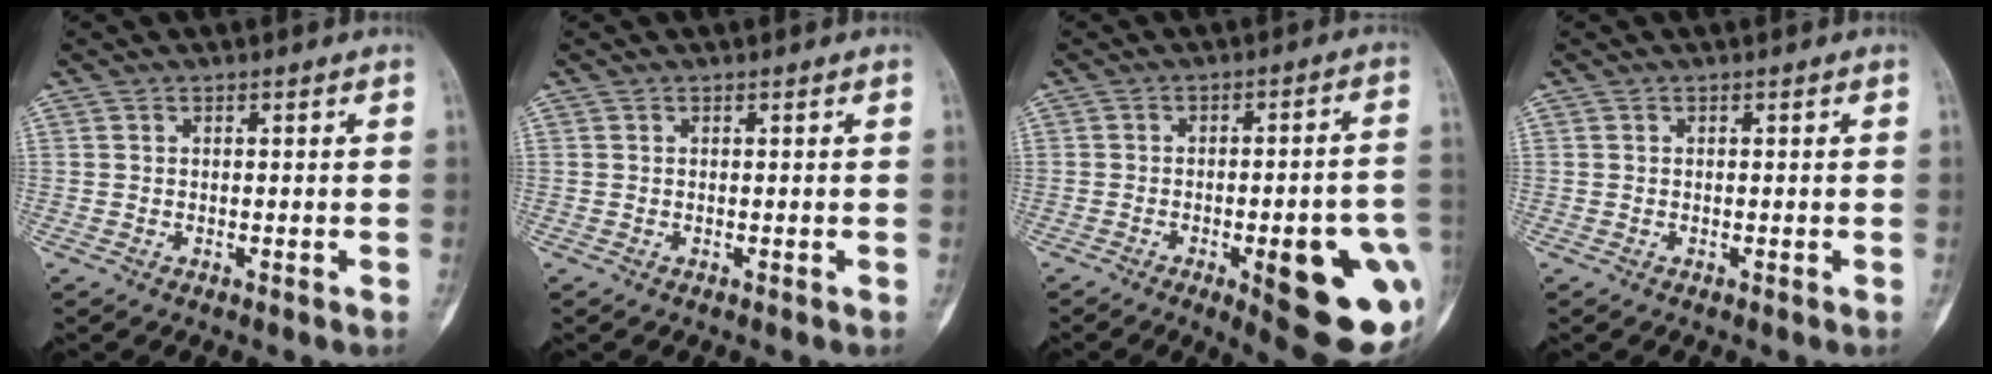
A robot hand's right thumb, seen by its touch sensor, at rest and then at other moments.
{"total": 0.0}
{"total": 19.5, "force": [-6.0, 5.5, 17.7], "torque": [-0.167, 0.013, -0.056]}
{"total": 0.0}